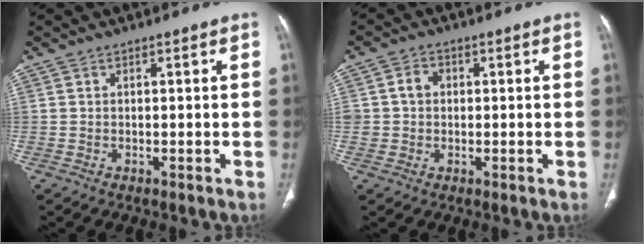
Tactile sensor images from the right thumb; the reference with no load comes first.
{"total": 3.9, "force": [0.3, 3.4, 1.8], "torque": [-0.019, 0.011, 0.004]}